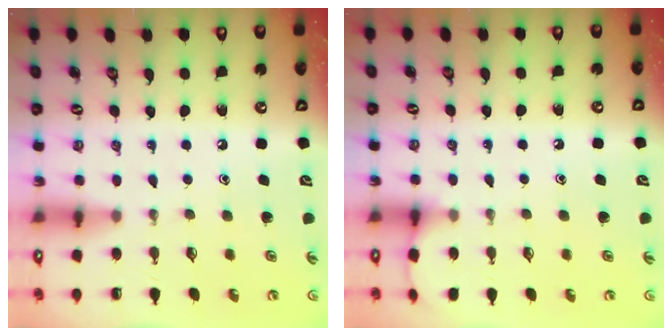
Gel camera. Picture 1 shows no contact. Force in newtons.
{"total": 3.8, "press": 3.8, "slide": 0.5}